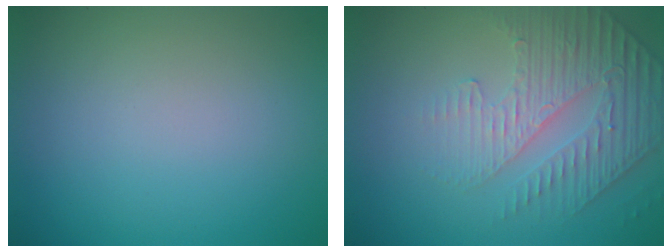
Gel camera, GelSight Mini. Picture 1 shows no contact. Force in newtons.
{"total": 4.8, "press": 3.3, "slide": 3.5}